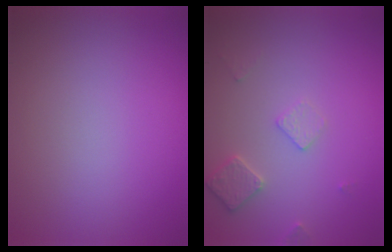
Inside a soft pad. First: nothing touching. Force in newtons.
{"total": 2.1, "press": 2.1, "slide": 0.3}